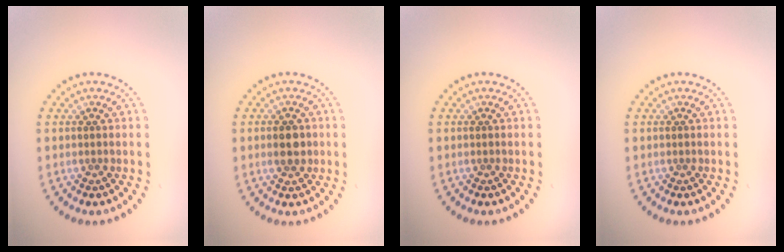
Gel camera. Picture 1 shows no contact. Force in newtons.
{"total": 2.3, "press": 2.3, "slide": 0.1}
{"total": 0.0}
{"total": 0.0}